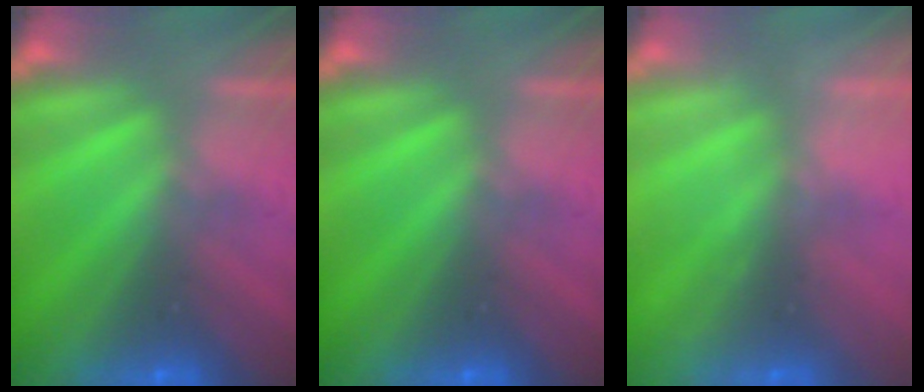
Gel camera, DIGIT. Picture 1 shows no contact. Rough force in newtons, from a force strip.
{"total": 0.0}
{"total": 2.0}